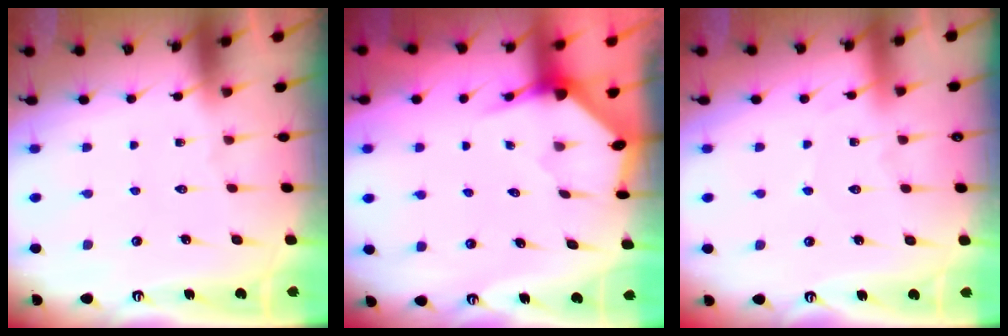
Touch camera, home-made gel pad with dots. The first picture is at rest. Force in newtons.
{"total": 3.4, "press": 3.4, "slide": 0.3}
{"total": 2.4, "press": 2.4, "slide": 0.3}